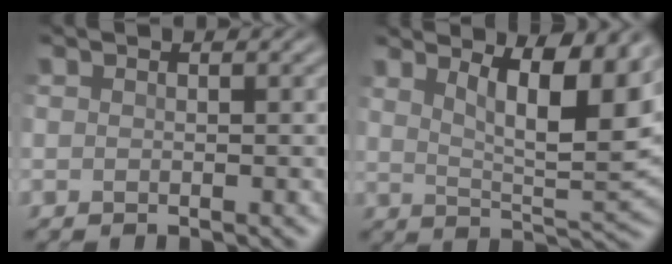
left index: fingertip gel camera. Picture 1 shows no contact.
{"total": 8.5, "force": [4.4, 2.3, 7.0], "torque": [-0.106, -0.006, 0.076]}